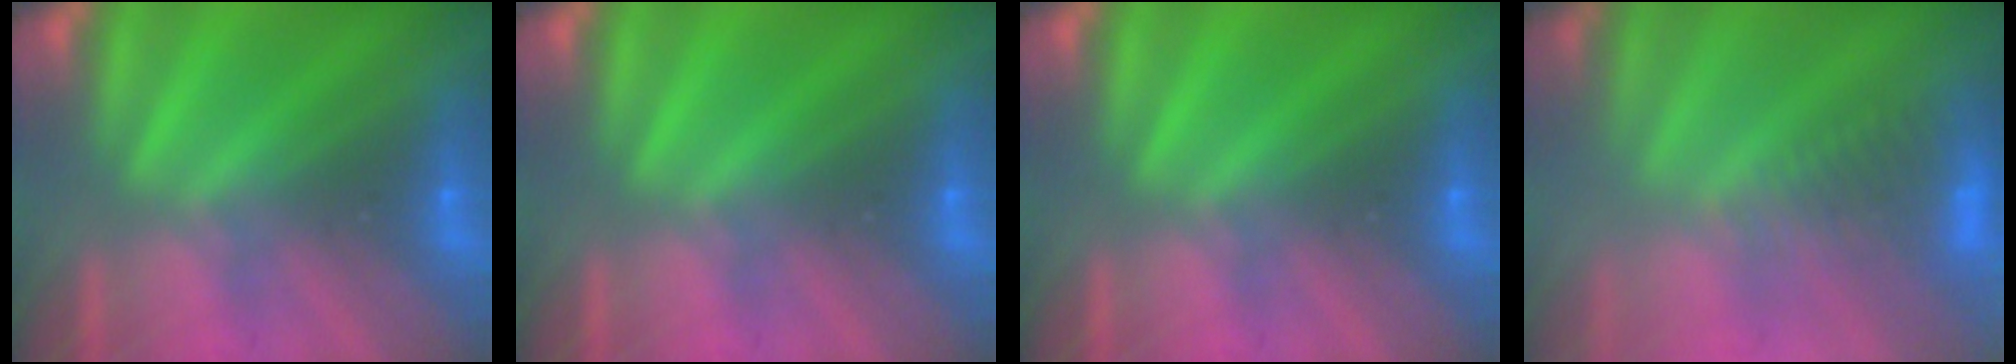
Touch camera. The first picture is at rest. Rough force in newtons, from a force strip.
{"total": 0.0}
{"total": 0.0}
{"total": 3.9}